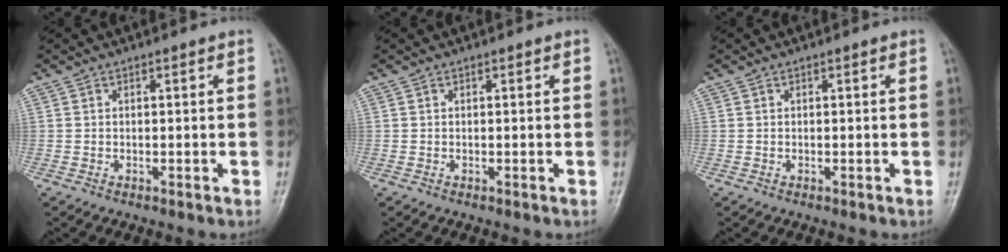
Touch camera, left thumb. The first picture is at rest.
{"total": 0.0}
{"total": 0.0}